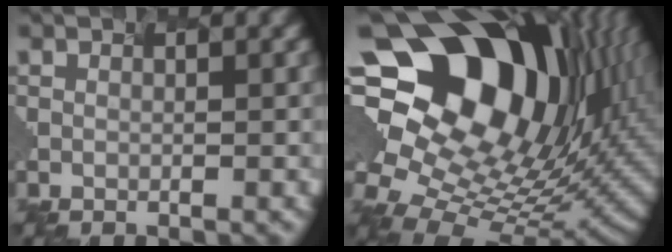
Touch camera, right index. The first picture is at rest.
{"total": 19.3, "force": [5.9, 12.7, 13.2], "torque": [-0.230, 0.024, 0.120]}